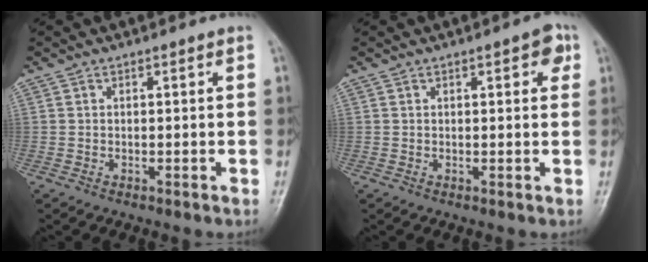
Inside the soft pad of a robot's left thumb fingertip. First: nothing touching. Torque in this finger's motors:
{"motor_torque": [-0.19, 0.07, -0.01, 0.32, 0.05]}